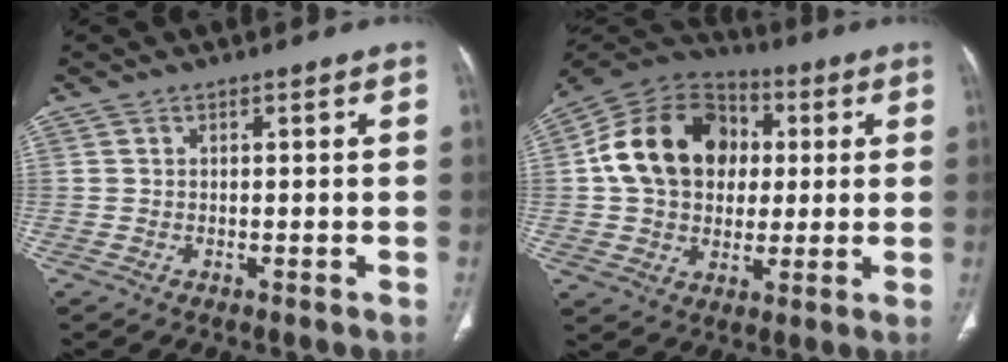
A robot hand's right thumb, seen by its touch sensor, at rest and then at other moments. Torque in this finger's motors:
{"motor_torque": [1.20, 3.04, 0.94, -0.50, 0.17]}